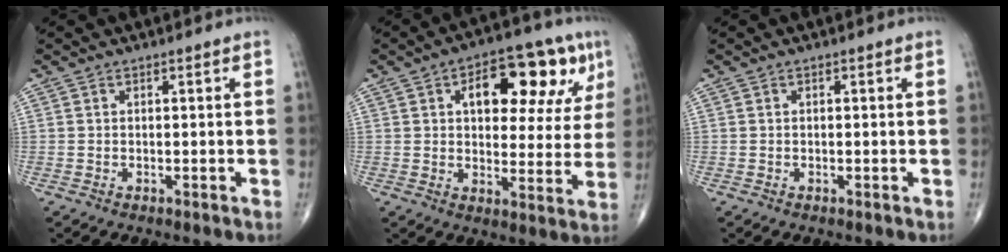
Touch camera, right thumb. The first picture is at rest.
{"total": 17.0, "force": [6.7, 8.8, 12.9], "torque": [-0.126, 0.000, 0.090]}
{"total": 0.0}